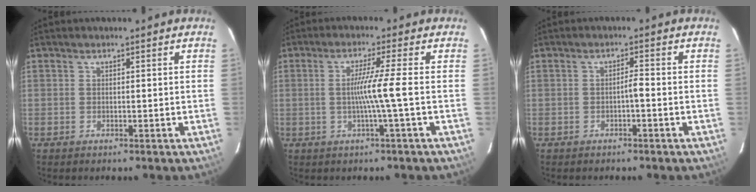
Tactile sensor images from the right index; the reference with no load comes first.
{"total": 5.2, "force": [-0.5, -1.7, 4.8], "torque": [-0.091, -0.003, -0.009]}
{"total": 1.5, "force": [-0.6, 0.1, 1.3], "torque": [-0.021, 0.002, -0.012]}